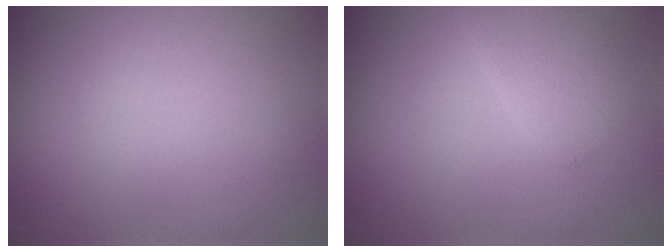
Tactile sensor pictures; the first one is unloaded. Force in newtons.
{"total": 2.1, "press": 2.1, "slide": 0.1}